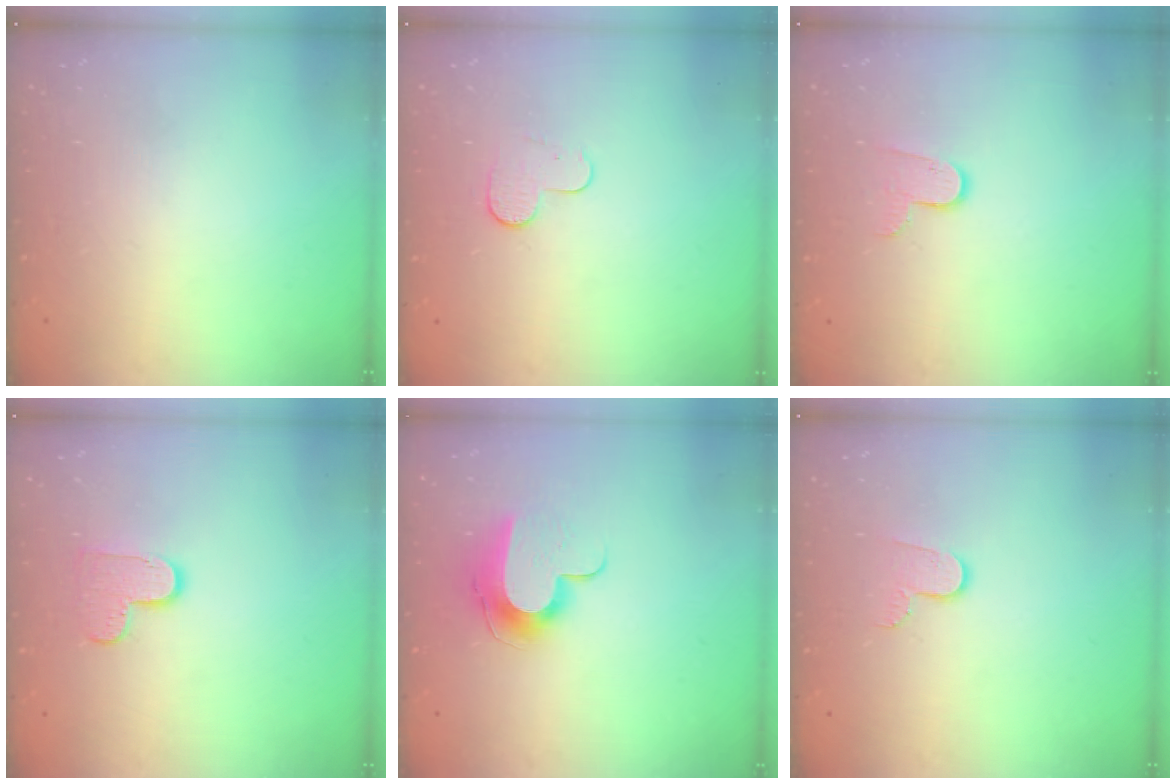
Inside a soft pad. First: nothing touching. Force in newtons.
{"total": 6.2, "press": 6.1, "slide": 0.6}
{"total": 7.6, "press": 7.6, "slide": 0.7}
{"total": 7.0, "press": 7.0, "slide": 0.3}
{"total": 10.4, "press": 10.4, "slide": 0.3}
{"total": 7.0, "press": 7.0, "slide": 0.5}